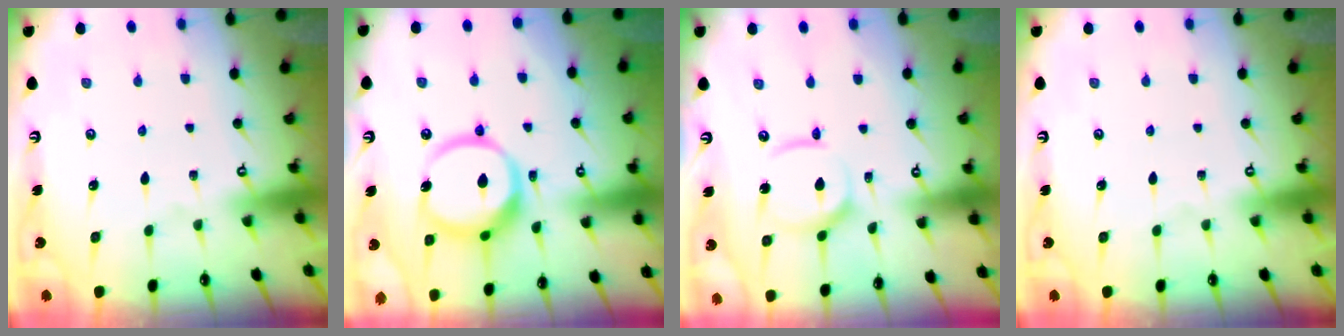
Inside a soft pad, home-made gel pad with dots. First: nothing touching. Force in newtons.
{"total": 14.9, "press": 14.8, "slide": 1.6}
{"total": 11.2, "press": 11.1, "slide": 1.3}
{"total": 0.0}